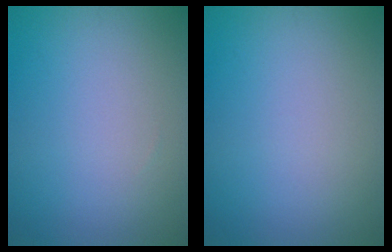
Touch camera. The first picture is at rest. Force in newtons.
{"total": 0.0}